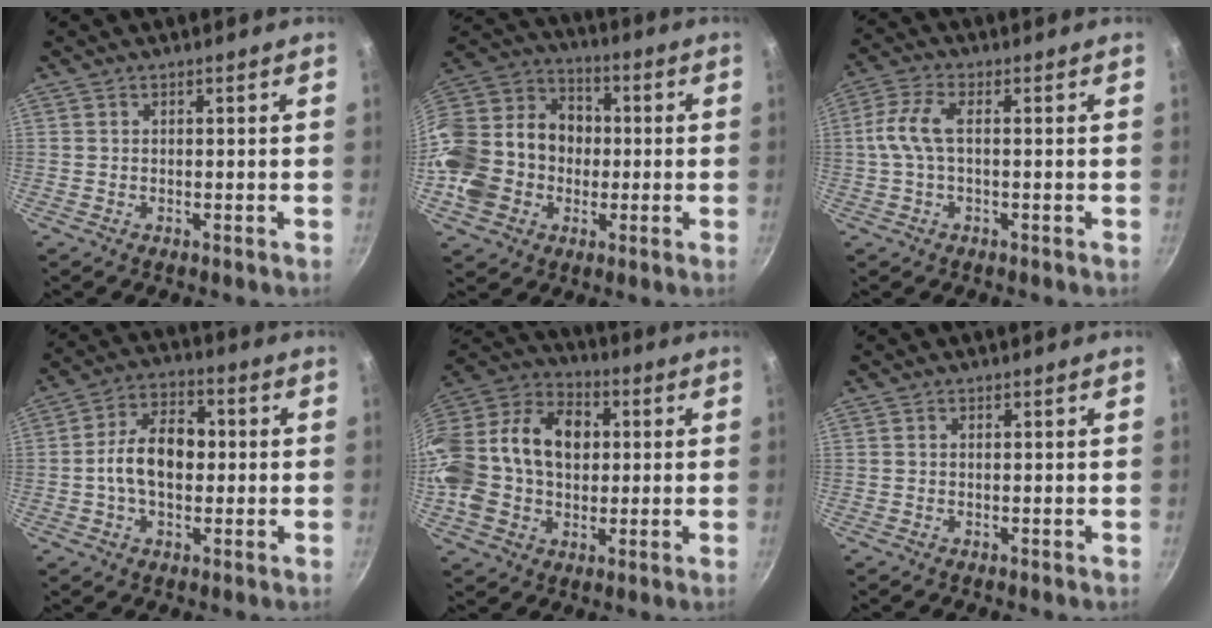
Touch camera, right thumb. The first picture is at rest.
{"total": 22.5, "force": [-3.3, 18.4, 12.5], "torque": [-0.258, 0.047, -0.055]}
{"total": 6.4, "force": [0.3, 2.9, 5.7], "torque": [-0.142, 0.017, 0.000]}
{"total": 11.1, "force": [-0.2, 6.9, 8.7], "torque": [-0.142, 0.025, -0.012]}
{"total": 25.5, "force": [1.9, 18.1, 17.9], "torque": [-0.379, 0.040, 0.039]}
{"total": 0.0}